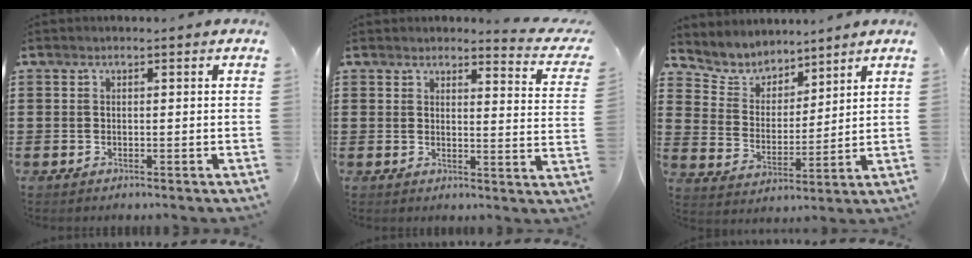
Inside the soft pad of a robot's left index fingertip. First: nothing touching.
{"total": 2.9, "force": [2.7, 0.2, 0.9], "torque": [-0.025, -0.017, 0.045]}
{"total": 5.6, "force": [5.1, 2.3, -0.3], "torque": [-0.033, -0.033, 0.090]}